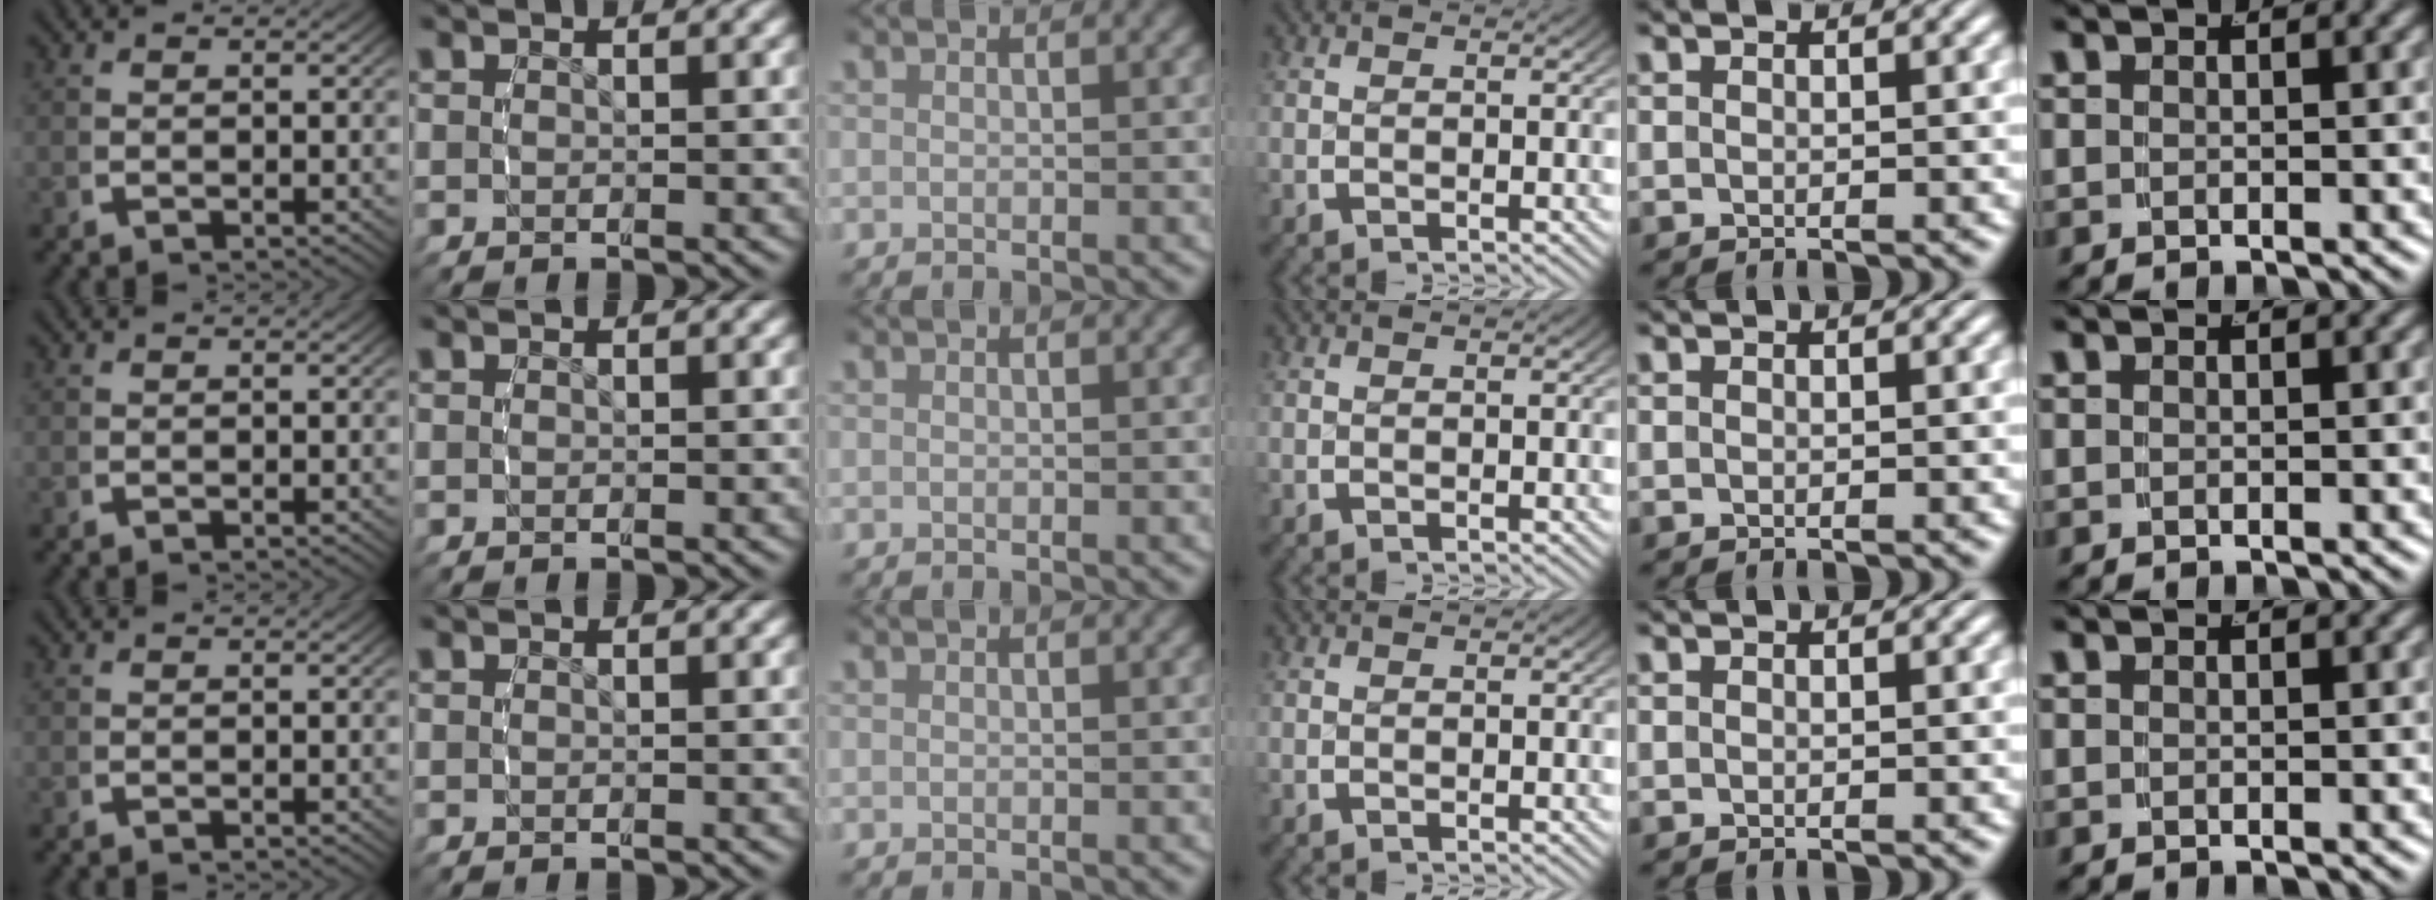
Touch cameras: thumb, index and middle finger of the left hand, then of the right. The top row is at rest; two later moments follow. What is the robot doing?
{"motion": "reach", "object": "shirt"}